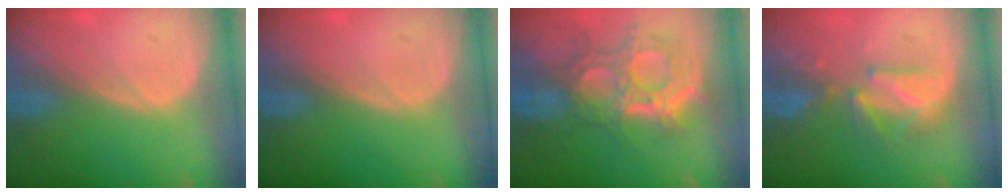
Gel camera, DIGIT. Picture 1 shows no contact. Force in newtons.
{"total": 0.0}
{"total": 11.3, "press": 10.4, "slide": 4.5}
{"total": 5.7, "press": 5.7, "slide": 0.6}